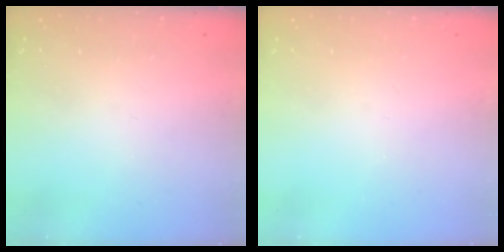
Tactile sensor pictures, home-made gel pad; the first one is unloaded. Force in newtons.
{"total": 0.0}